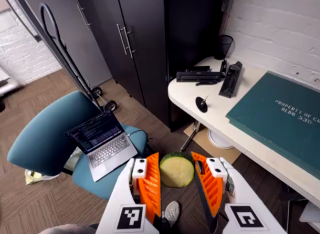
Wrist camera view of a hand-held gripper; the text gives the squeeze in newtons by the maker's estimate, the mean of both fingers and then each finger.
{"total": 10.4, "left": 10.6, "right": 10.2}